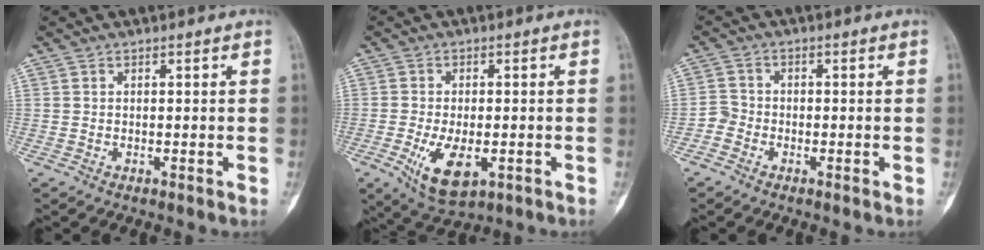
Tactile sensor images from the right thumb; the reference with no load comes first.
{"total": 8.7, "force": [-2.8, 4.2, 7.1], "torque": [-0.120, -0.010, -0.039]}
{"total": 2.5, "force": [-1.4, 2.1, 0.4], "torque": [0.000, 0.010, -0.037]}